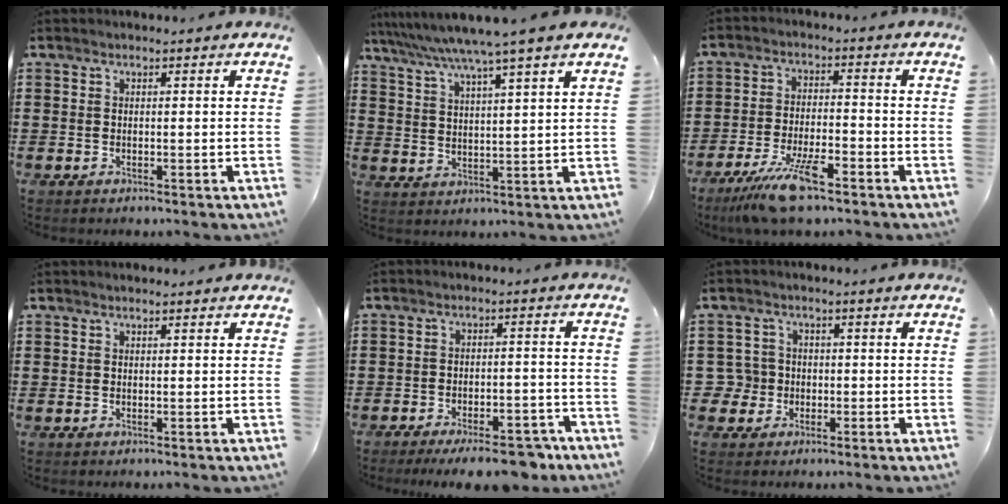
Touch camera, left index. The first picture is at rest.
{"total": 6.3, "force": [5.3, -1.0, 3.3], "torque": [-0.082, -0.029, 0.088]}
{"total": 8.4, "force": [-6.0, 1.8, 5.6], "torque": [-0.119, -0.004, -0.113]}
{"total": 0.5, "force": [0.4, 0.1, 0.3], "torque": [-0.006, 0.000, 0.009]}
{"total": 7.7, "force": [-6.3, 1.5, 4.1], "torque": [-0.059, 0.009, -0.109]}
{"total": 3.6, "force": [-0.8, 3.5, 0.4], "torque": [-0.040, -0.001, -0.024]}